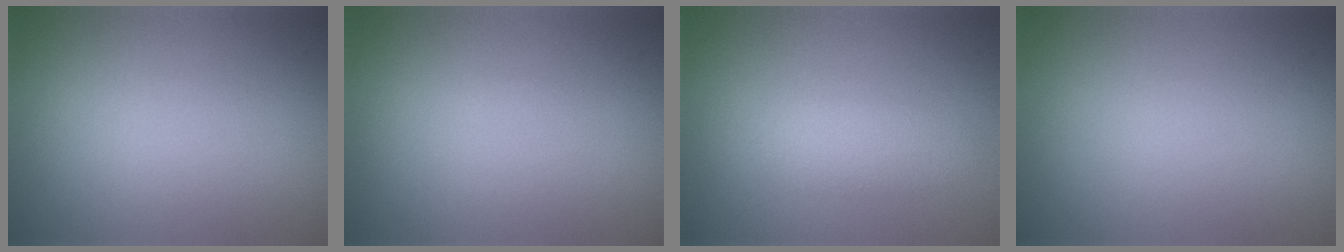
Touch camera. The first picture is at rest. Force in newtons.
{"total": 0.0}
{"total": 2.4, "press": 2.4, "slide": 0.1}
{"total": 0.0}